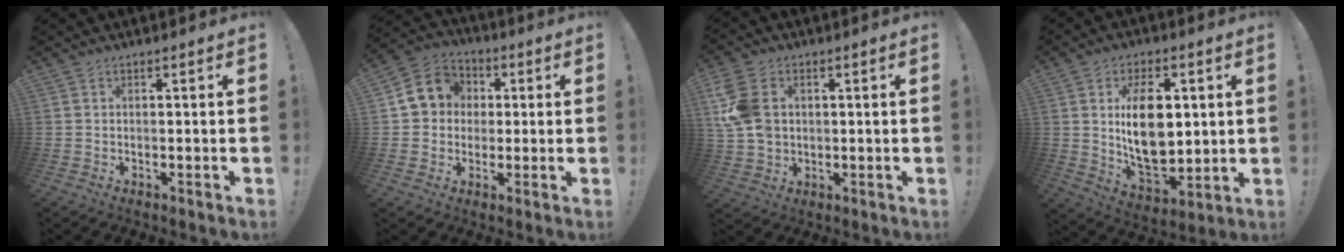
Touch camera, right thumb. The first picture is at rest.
{"total": 10.6, "force": [1.8, 9.6, 4.1], "torque": [-0.051, 0.006, 0.043]}
{"total": 12.3, "force": [2.6, 9.1, 7.8], "torque": [-0.167, 0.007, 0.055]}
{"total": 17.7, "force": [3.0, 11.0, 13.6], "torque": [-0.237, -0.014, 0.052]}